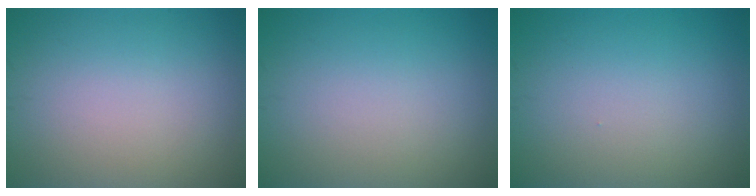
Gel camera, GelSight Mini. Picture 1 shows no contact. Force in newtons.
{"total": 0.0}
{"total": 0.0}